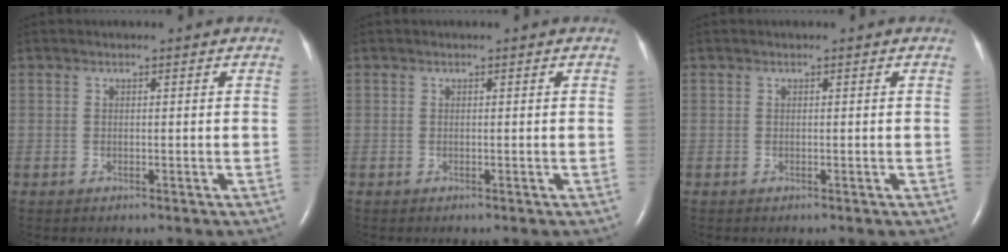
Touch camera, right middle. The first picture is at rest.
{"total": 0.0}
{"total": 0.0}